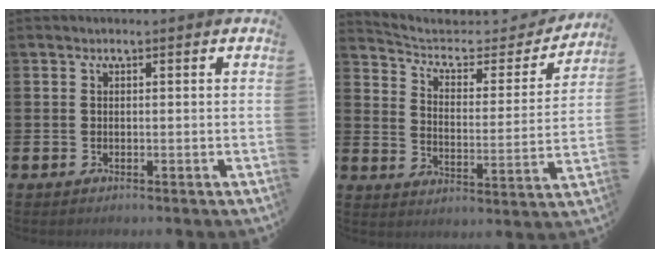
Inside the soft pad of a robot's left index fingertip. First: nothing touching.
{"total": 5.7, "force": [4.7, 2.5, 1.8], "torque": [-0.062, -0.036, 0.073]}